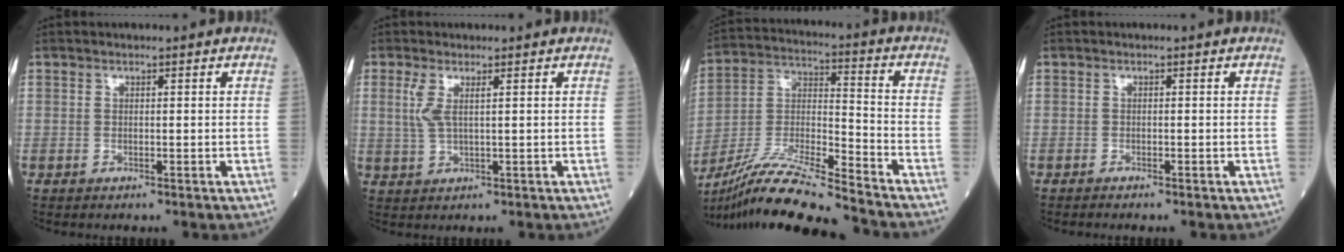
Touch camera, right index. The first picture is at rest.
{"total": 3.1, "force": [1.0, 0.6, 2.8], "torque": [-0.073, 0.004, 0.026]}
{"total": 17.7, "force": [-15.5, -0.6, 8.4], "torque": [-0.173, -0.017, -0.287]}
{"total": 0.7, "force": [-0.7, -0.1, 0.2], "torque": [-0.005, -0.001, -0.012]}